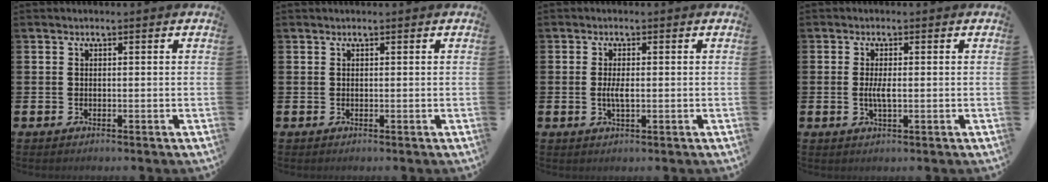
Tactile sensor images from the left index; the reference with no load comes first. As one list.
[{"total": 0.0}, {"total": 2.2, "force": [-0.2, 0.7, 2.1], "torque": [-0.038, 0.001, -0.005]}, {"total": 2.2, "force": [-0.2, 0.6, 2.1], "torque": [-0.039, -0.001, -0.005]}]